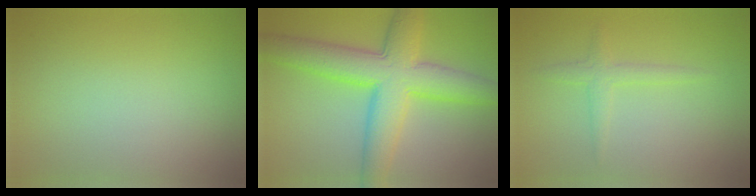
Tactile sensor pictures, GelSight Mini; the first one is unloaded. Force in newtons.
{"total": 8.9, "press": 8.9, "slide": 0.1}
{"total": 1.6, "press": 1.6, "slide": 0.1}